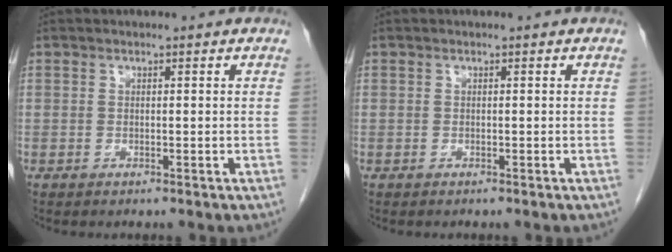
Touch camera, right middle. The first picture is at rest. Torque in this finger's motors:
{"motor_torque": [-1.26, 0.05, -0.41, -0.07]}